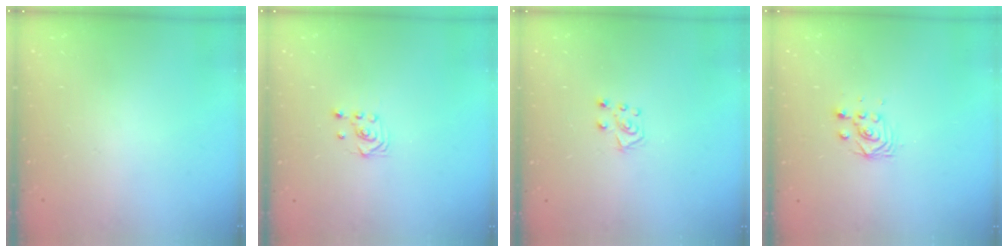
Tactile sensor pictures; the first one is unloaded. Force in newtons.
{"total": 2.9, "press": 2.6, "slide": 1.4}
{"total": 5.0, "press": 4.9, "slide": 0.4}
{"total": 2.8, "press": 2.5, "slide": 1.3}